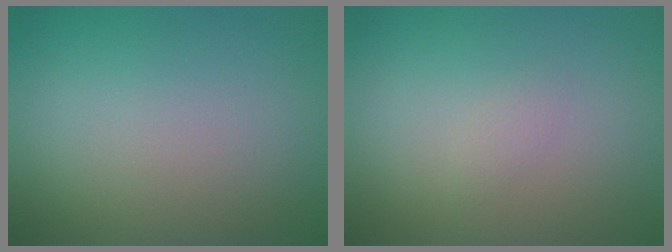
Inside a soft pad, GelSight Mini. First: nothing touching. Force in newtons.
{"total": 0.6, "press": 0.6, "slide": 0.1}